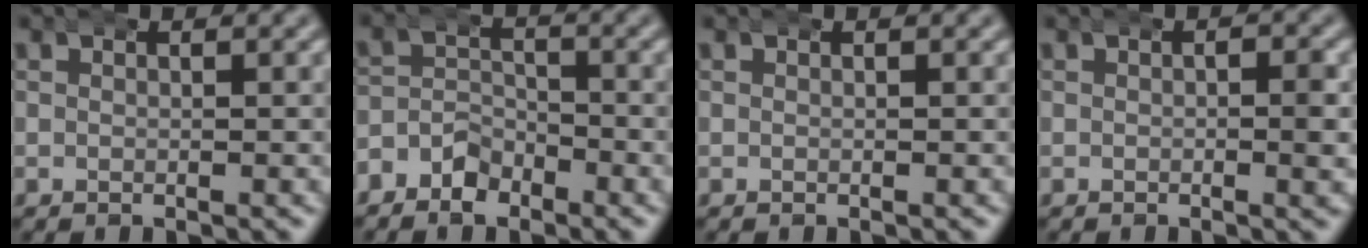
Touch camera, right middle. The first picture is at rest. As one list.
[{"total": 4.8, "force": [-3.1, 3.5, 1.2], "torque": [-0.011, 0.006, -0.067]}, {"total": 0.0}, {"total": 1.7, "force": [0.2, 0.6, 1.6], "torque": [-0.016, 0.006, -0.002]}]